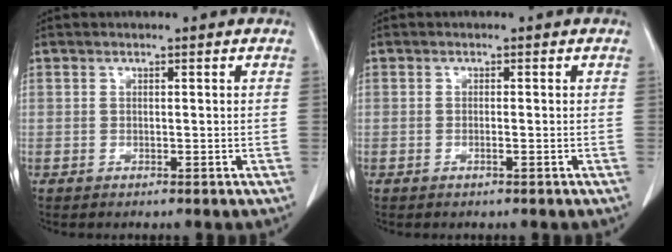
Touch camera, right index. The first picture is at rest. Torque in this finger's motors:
{"motor_torque": [-0.19, -0.04, -0.05, -0.01]}